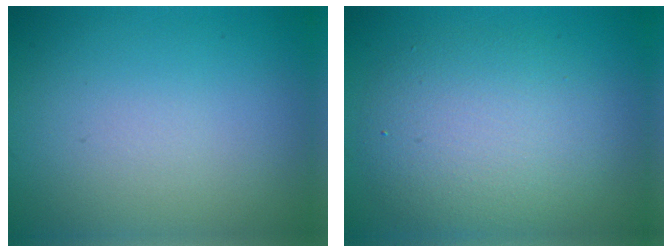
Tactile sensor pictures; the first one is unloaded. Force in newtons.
{"total": 5.6, "press": 5.6, "slide": 0.2}